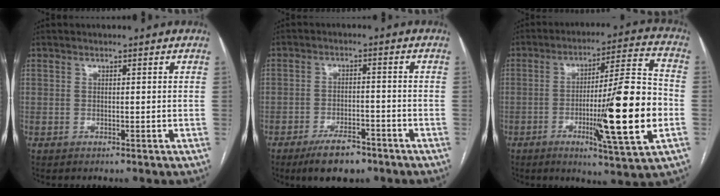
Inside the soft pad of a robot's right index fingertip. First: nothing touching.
{"total": 7.0, "force": [-5.0, 2.6, 4.0], "torque": [-0.071, -0.003, -0.080]}
{"total": 18.3, "force": [-4.2, 0.4, 17.8], "torque": [-0.280, -0.010, -0.063]}